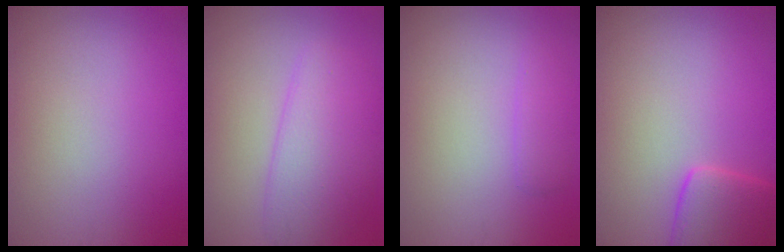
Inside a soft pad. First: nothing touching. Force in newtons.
{"total": 4.8, "press": 4.8, "slide": 0.1}
{"total": 1.5, "press": 1.5, "slide": 0.1}
{"total": 4.1, "press": 4.1, "slide": 0.3}